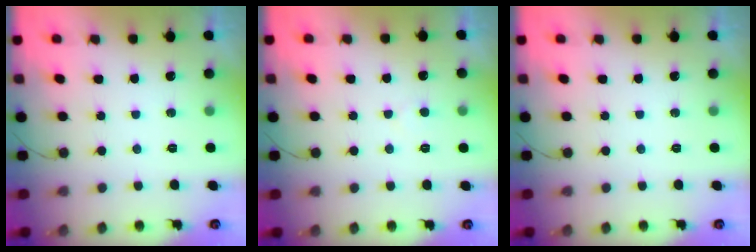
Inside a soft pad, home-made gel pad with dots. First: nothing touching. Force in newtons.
{"total": 2.6, "press": 2.6, "slide": 0.2}
{"total": 0.0}